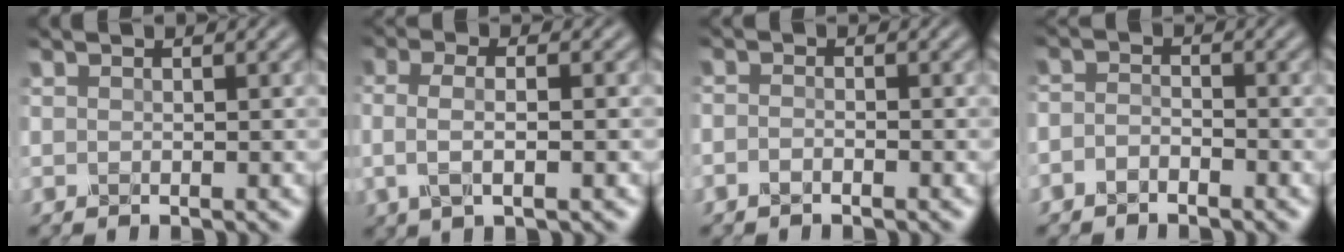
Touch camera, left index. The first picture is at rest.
{"total": 3.3, "force": [-0.1, 1.2, 3.1], "torque": [-0.064, 0.002, -0.006]}
{"total": 0.9, "force": [-0.7, 0.3, 0.5], "torque": [-0.015, 0.002, -0.018]}
{"total": 1.6, "force": [-1.2, 0.7, 0.6], "torque": [-0.015, 0.005, -0.032]}